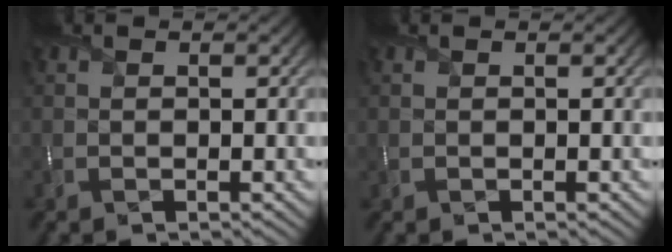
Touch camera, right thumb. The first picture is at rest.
{"total": 0.0}